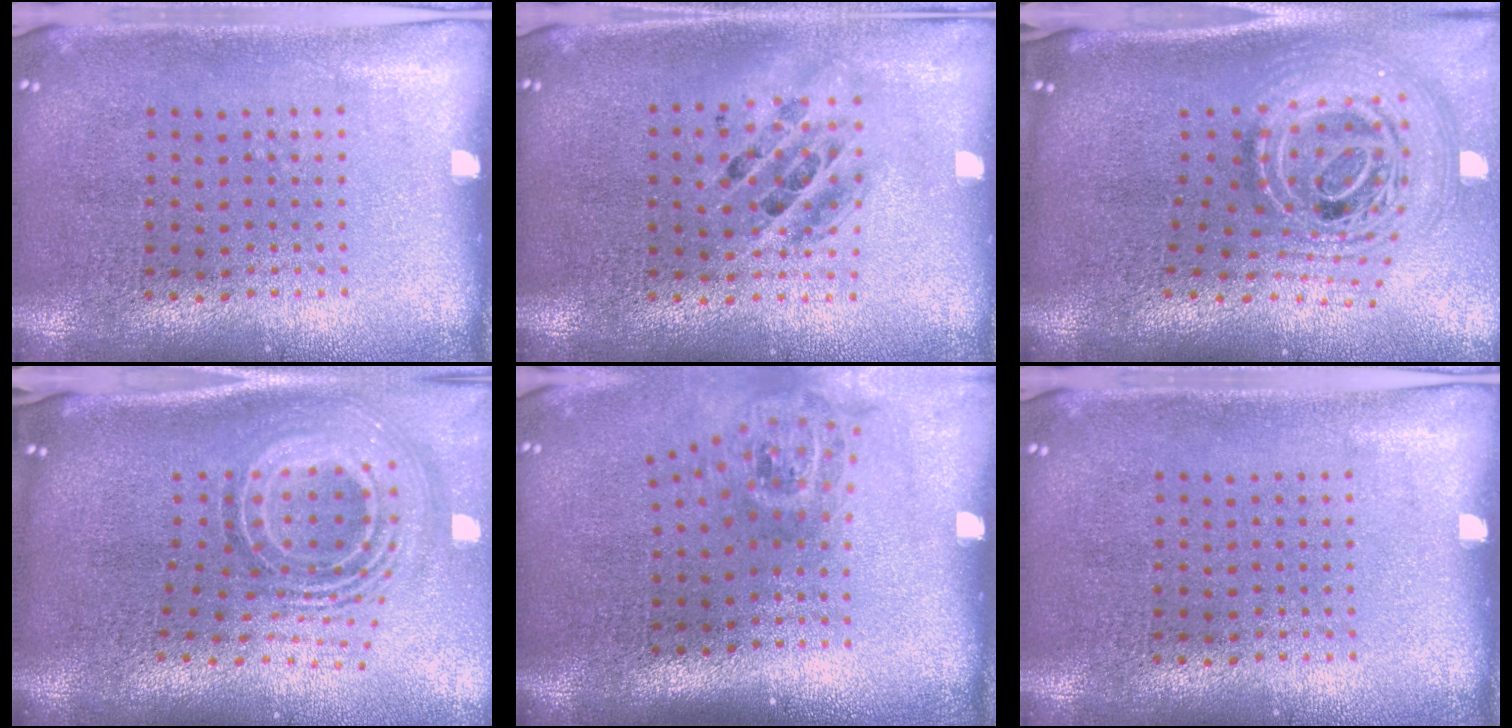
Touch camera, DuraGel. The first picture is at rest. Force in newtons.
{"total": 1.5, "press": 1.2, "slide": 0.8}
{"total": 2.9, "press": 1.9, "slide": 2.1}
{"total": 2.3, "press": 1.5, "slide": 1.7}
{"total": 1.9, "press": 1.3, "slide": 1.4}
{"total": 0.0}